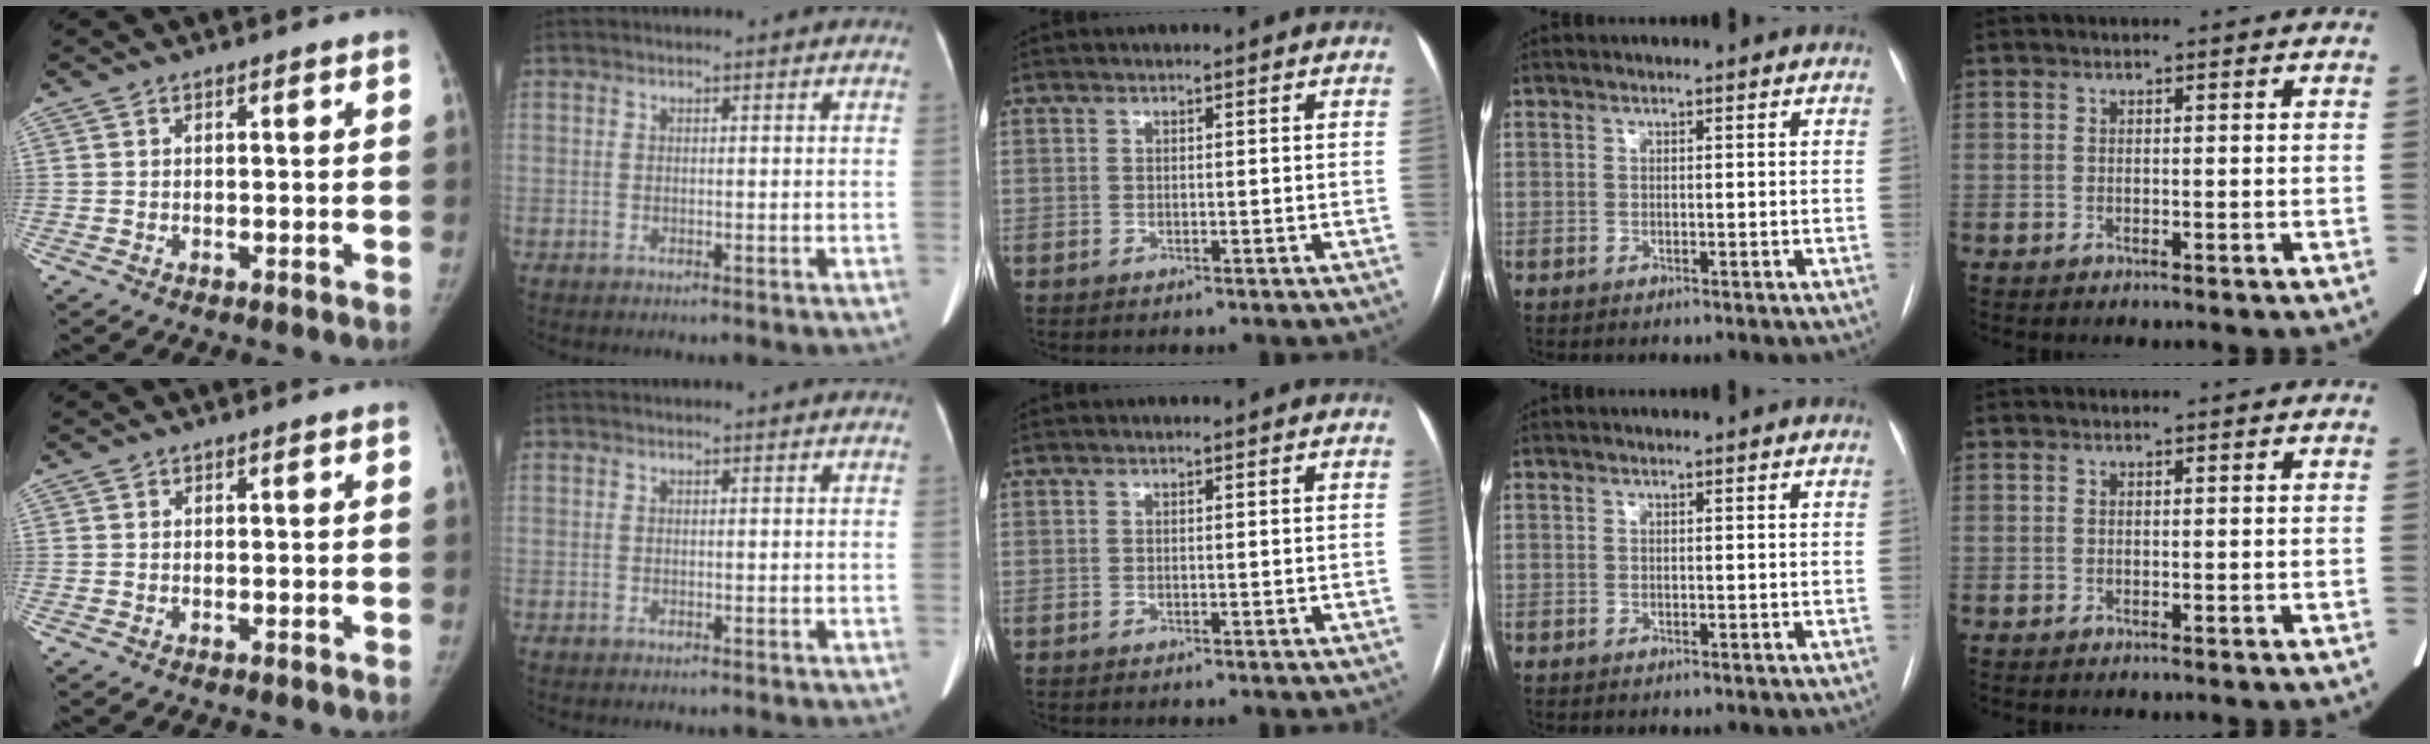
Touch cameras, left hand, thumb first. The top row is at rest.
{}